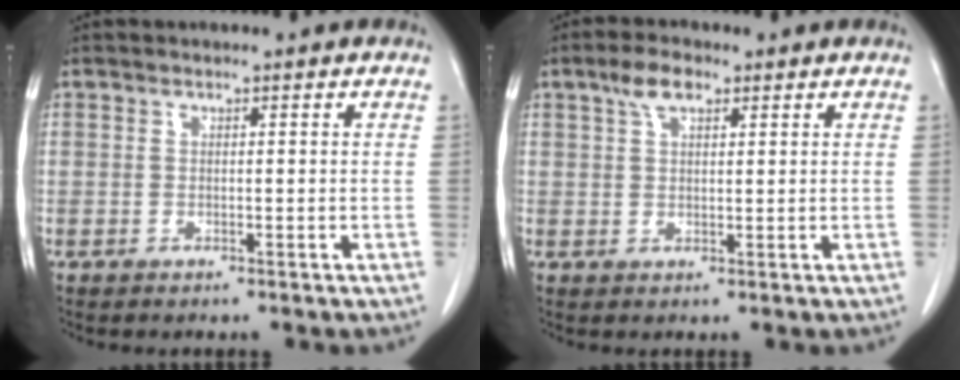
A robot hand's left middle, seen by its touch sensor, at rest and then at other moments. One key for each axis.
{"total": 3.2, "fx": 1.9, "fy": 1.4, "fz": 2.1, "tx": -0.046, "ty": 0.009, "tz": 0.039}